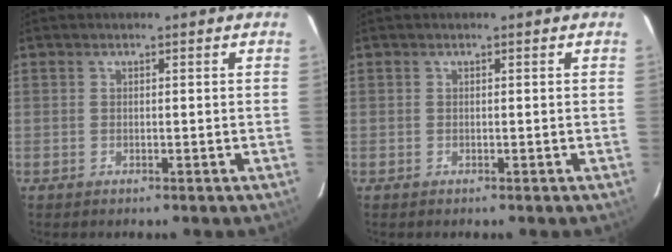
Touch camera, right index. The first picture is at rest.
{"total": 0.0}